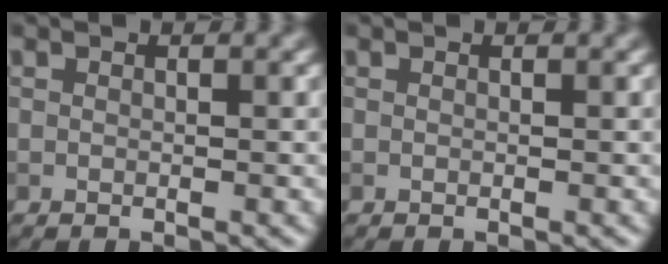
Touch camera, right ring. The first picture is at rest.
{"total": 0.0}